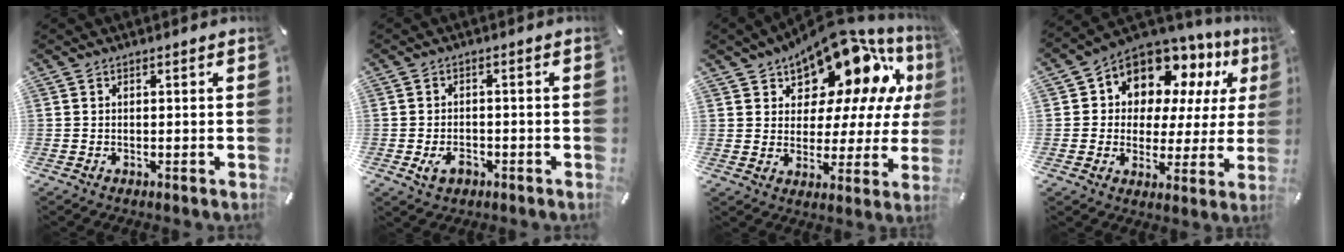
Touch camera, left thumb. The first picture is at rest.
{"total": 4.5, "force": [-2.0, 3.1, 2.6], "torque": [-0.046, 0.003, -0.038]}
{"total": 15.5, "force": [11.8, 7.4, 6.9], "torque": [-0.118, -0.099, 0.202]}
{"total": 11.2, "force": [7.6, 7.5, 3.5], "torque": [-0.070, -0.063, 0.140]}